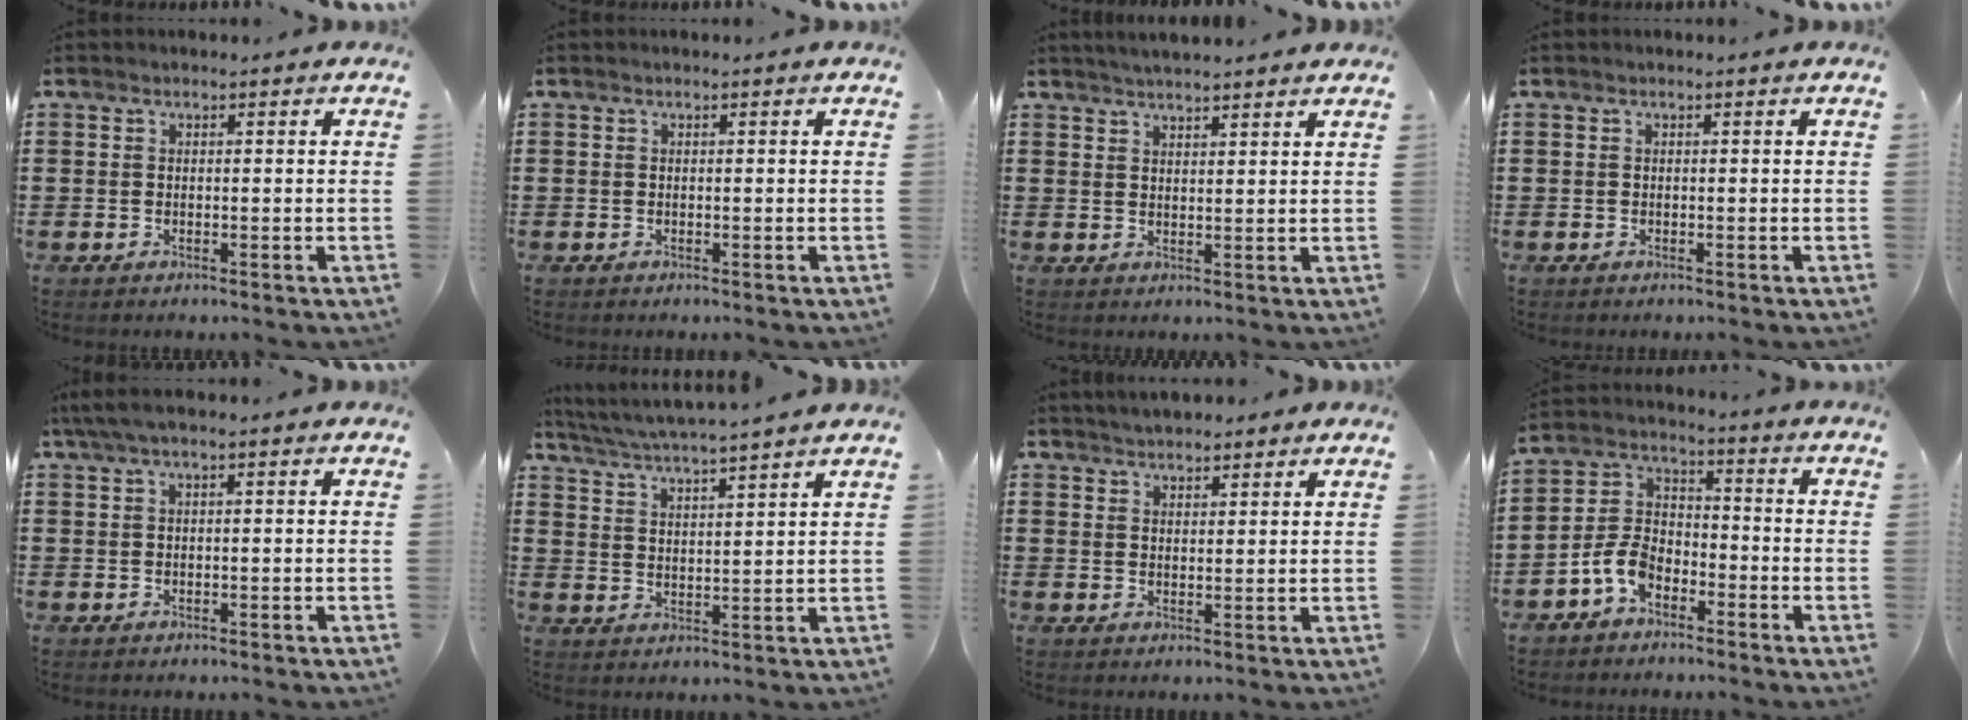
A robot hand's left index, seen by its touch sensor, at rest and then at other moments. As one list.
[{"total": 0.0}, {"total": 2.4, "force": [2.4, -0.2, 0.4], "torque": [-0.014, -0.003, 0.045]}, {"total": 0.0}, {"total": 1.6, "force": [0.1, 0.2, 1.6], "torque": [-0.035, -0.003, -0.002]}, {"total": 4.1, "force": [3.9, -0.7, 1.2], "torque": [-0.040, -0.028, 0.063]}, {"total": 2.6, "force": [2.6, 0.4, 0.2], "torque": [-0.009, -0.001, 0.049]}, {"total": 6.3, "force": [-3.7, 3.7, 3.5], "torque": [-0.096, 0.008, -0.079]}]